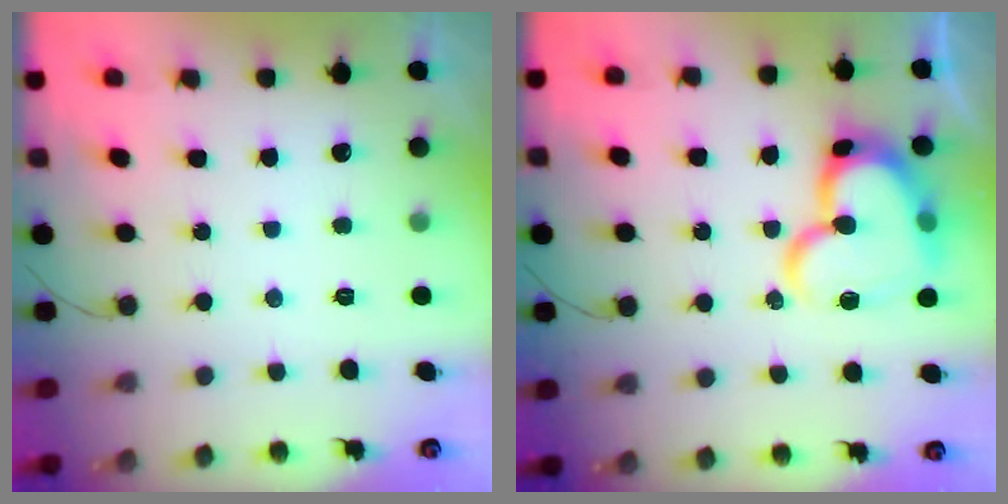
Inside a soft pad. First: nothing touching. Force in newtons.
{"total": 18.5, "press": 18.4, "slide": 2.1}